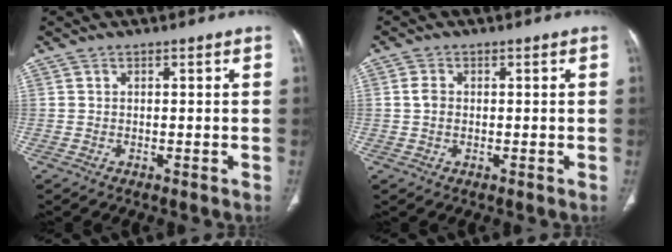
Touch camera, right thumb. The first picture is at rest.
{"total": 2.5, "force": [0.1, 1.9, 1.7], "torque": [-0.032, 0.005, 0.000]}